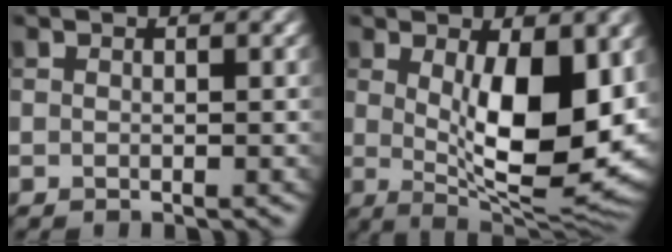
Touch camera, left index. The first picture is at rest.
{"total": 11.4, "force": [0.8, 4.4, 10.5], "torque": [-0.151, -0.021, 0.017]}